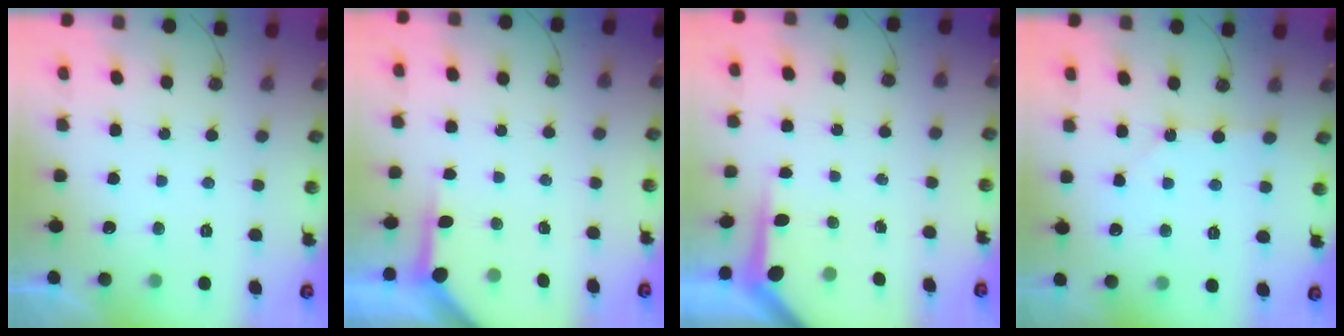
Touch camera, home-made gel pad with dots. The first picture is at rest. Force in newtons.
{"total": 3.8, "press": 3.8, "slide": 0.4}
{"total": 3.9, "press": 3.9, "slide": 0.4}
{"total": 1.1, "press": 1.1, "slide": 0.2}